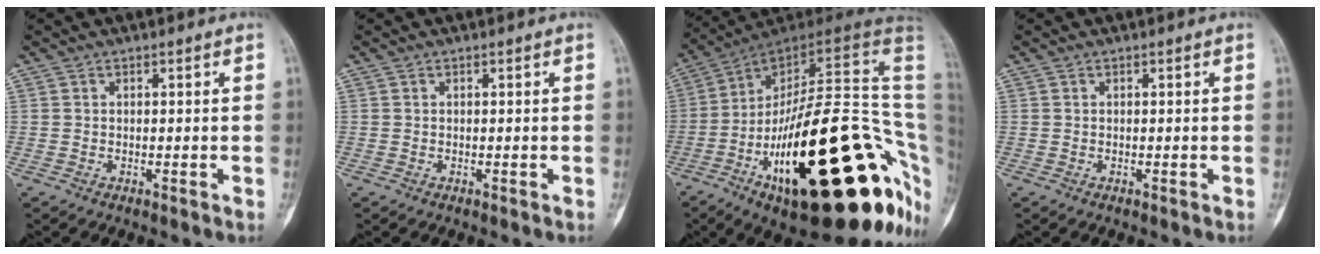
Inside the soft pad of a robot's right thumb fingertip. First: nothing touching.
{"total": 0.0}
{"total": 40.6, "force": [-9.2, 13.6, 37.2], "torque": [-0.452, 0.065, -0.141]}
{"total": 0.0}